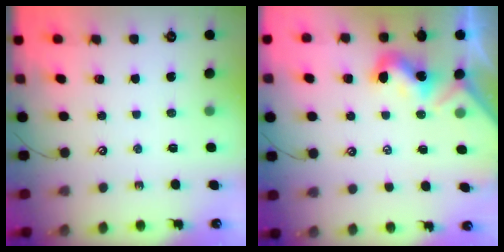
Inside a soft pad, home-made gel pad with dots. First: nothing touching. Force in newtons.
{"total": 1.4, "press": 1.3, "slide": 0.2}